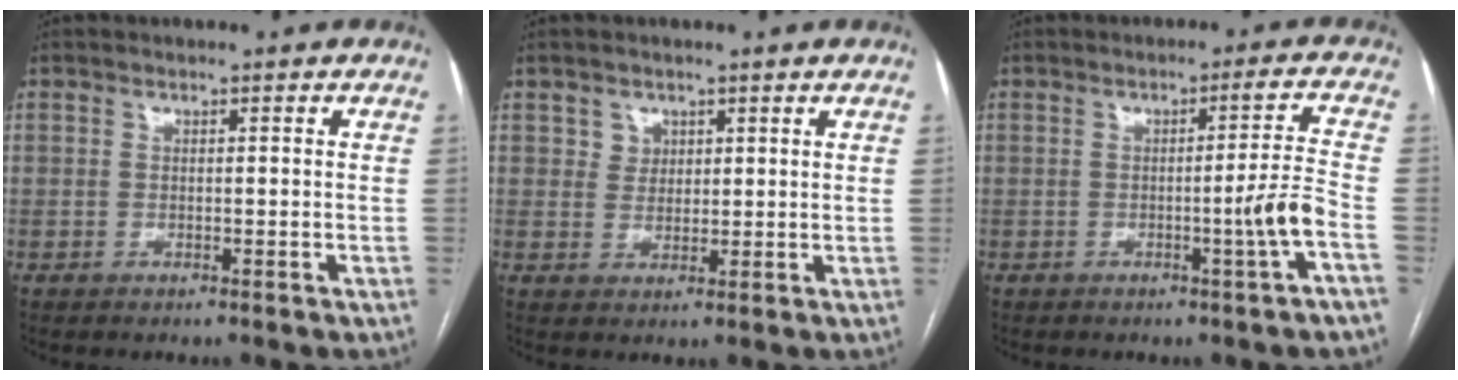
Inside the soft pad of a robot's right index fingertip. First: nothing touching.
{"total": 2.5, "force": [1.3, 2.1, 0.4], "torque": [0.000, 0.000, 0.020]}
{"total": 6.2, "force": [-2.0, -1.9, 5.5], "torque": [-0.075, -0.004, -0.031]}